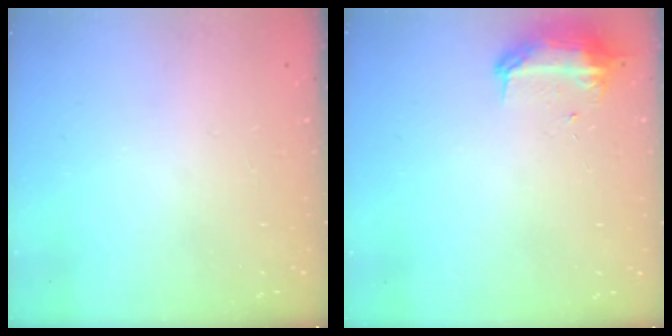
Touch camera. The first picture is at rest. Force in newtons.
{"total": 10.1, "press": 10.1, "slide": 0.7}